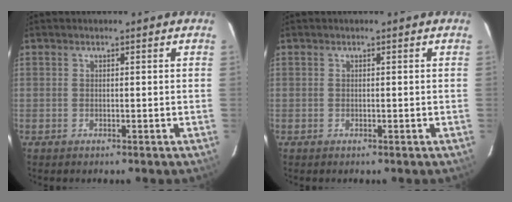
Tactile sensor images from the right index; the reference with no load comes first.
{"total": 0.0}